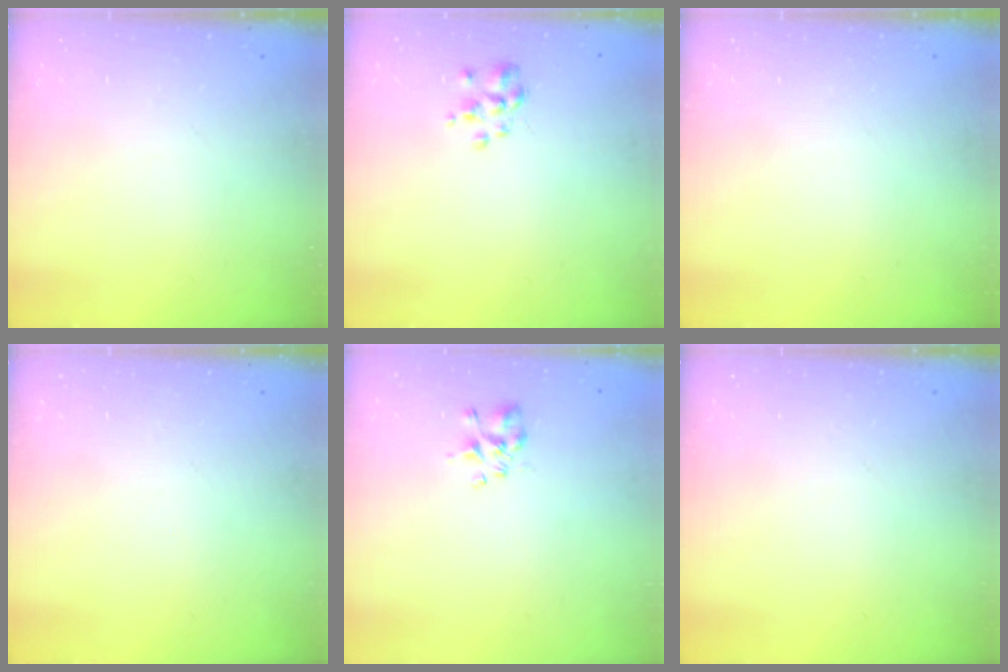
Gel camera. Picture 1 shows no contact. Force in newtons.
{"total": 2.7, "press": 2.6, "slide": 0.6}
{"total": 0.0}
{"total": 0.0}
{"total": 1.9, "press": 1.7, "slide": 0.7}
{"total": 0.0}